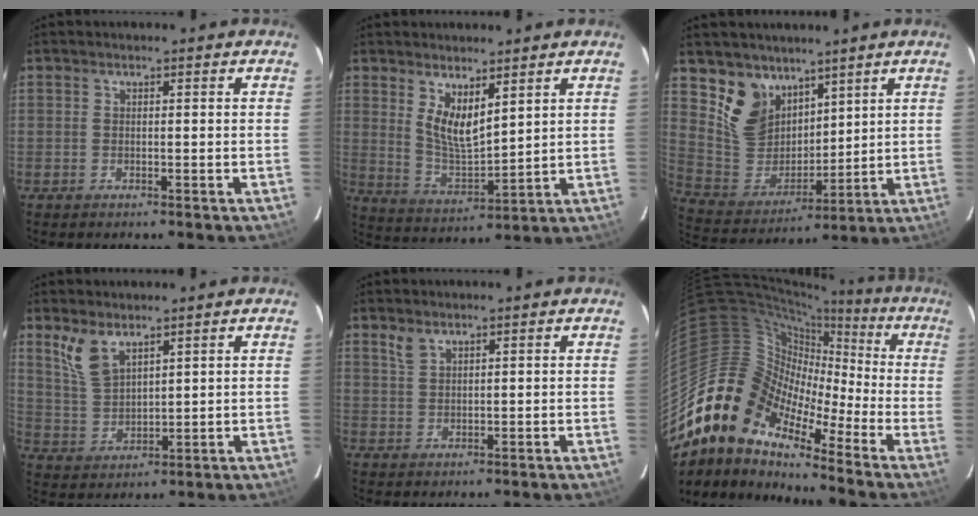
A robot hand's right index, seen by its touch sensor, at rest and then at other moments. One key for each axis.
{"total": 8.0, "fx": 4.4, "fy": 3.0, "fz": 6.0, "tx": -0.108, "ty": -0.014, "tz": 0.093}
{"total": 12.0, "fx": 7.9, "fy": 8.2, "fz": 3.8, "tx": -0.081, "ty": 0.004, "tz": 0.176}
{"total": 7.0, "fx": 4.7, "fy": 3.1, "fz": 4.1, "tx": -0.083, "ty": 0.004, "tz": 0.106}
{"total": 2.2, "fx": 1.7, "fy": 0.9, "fz": 1.1, "tx": -0.023, "ty": 0.003, "tz": 0.035}
{"total": 12.9, "fx": -8.8, "fy": 7.6, "fz": 5.6, "tx": -0.086, "ty": 0.014, "tz": -0.193}